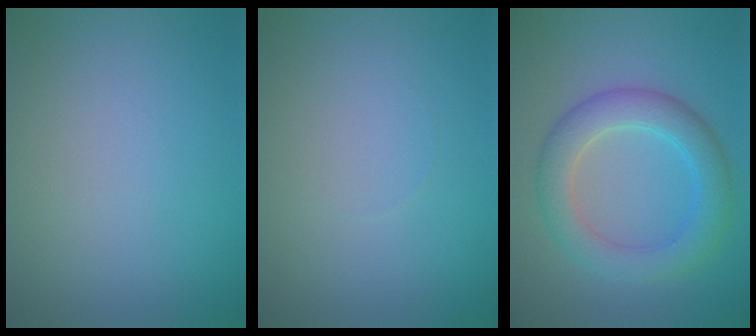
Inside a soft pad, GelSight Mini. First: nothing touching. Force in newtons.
{"total": 0.0}
{"total": 4.9, "press": 4.9, "slide": 0.1}